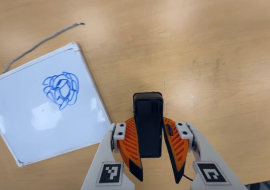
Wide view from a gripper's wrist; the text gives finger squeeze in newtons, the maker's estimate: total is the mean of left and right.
{"total": 8.6, "left": 8.0, "right": 9.3}